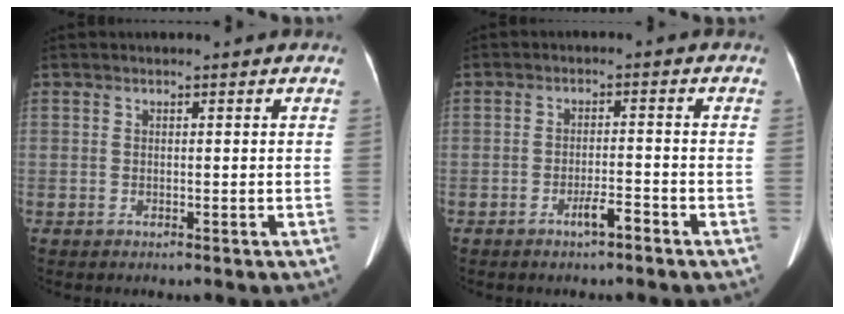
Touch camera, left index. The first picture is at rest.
{"total": 2.9, "force": [-2.1, 0.3, 2.0], "torque": [-0.036, 0.001, -0.035]}